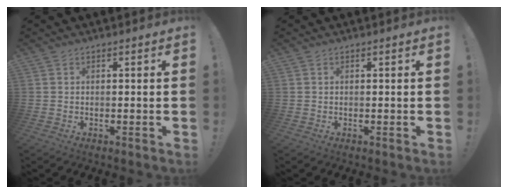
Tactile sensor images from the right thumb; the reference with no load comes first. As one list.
[{"total": 0.0}]